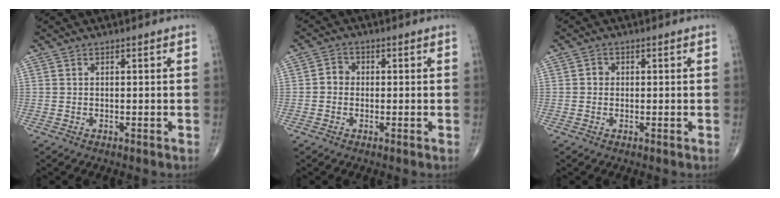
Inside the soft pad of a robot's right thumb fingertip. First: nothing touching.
{"total": 2.6, "force": [-0.3, 2.3, 1.2], "torque": [-0.005, 0.009, -0.013]}
{"total": 1.3, "force": [0.0, 1.2, 0.5], "torque": [0.000, 0.004, -0.003]}